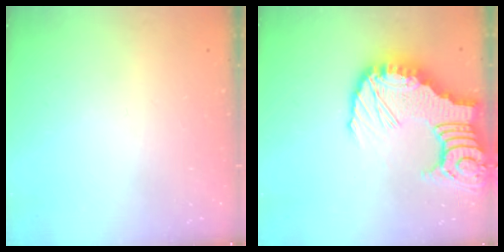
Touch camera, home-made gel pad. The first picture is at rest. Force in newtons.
{"total": 18.4, "press": 18.3, "slide": 2.4}